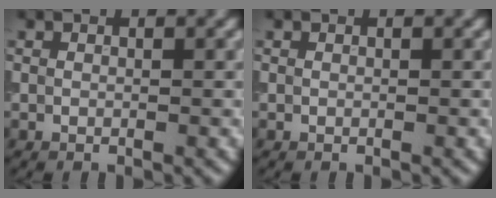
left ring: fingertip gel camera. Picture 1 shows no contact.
{"total": 0.0}